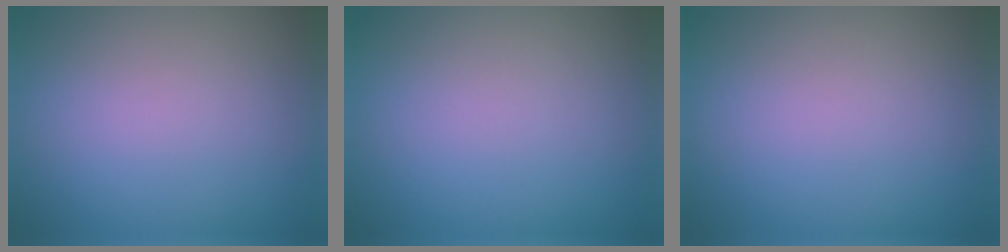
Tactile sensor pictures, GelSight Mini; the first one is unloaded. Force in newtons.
{"total": 0.0}
{"total": 0.0}